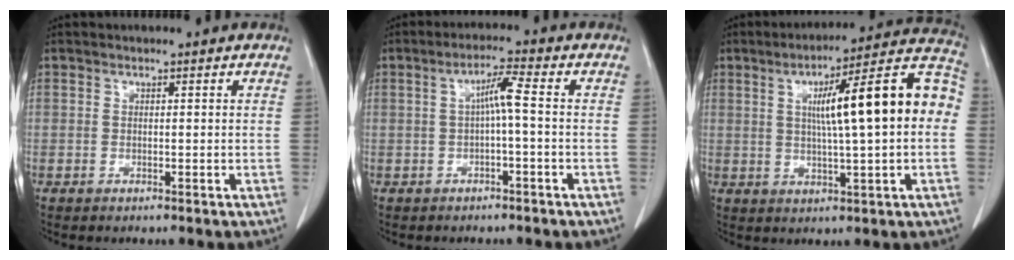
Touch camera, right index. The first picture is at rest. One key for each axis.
{"total": 3.9, "fx": -0.1, "fy": 0.0, "fz": 3.9, "tx": -0.071, "ty": 0.014, "tz": 0.000}
{"total": 16.6, "fx": 1.9, "fy": 1.4, "fz": 16.5, "tx": -0.238, "ty": 0.035, "tz": 0.022}